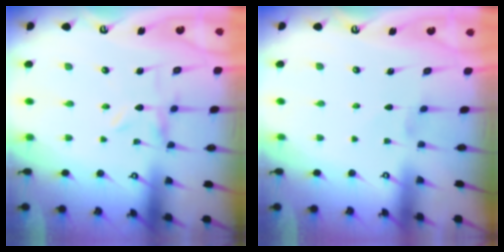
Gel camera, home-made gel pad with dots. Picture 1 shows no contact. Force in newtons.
{"total": 0.0}